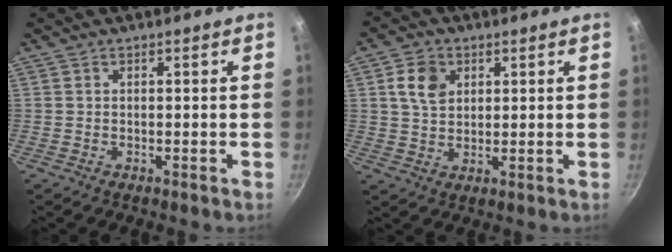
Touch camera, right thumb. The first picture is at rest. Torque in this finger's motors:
{"motor_torque": [0.18, 0.28, 0.39, 0.15, 0.03]}